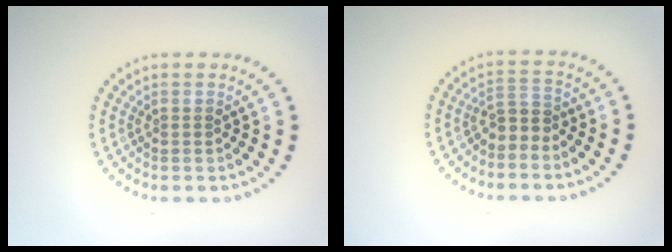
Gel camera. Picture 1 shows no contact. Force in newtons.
{"total": 2.0, "press": 1.6, "slide": 1.1}